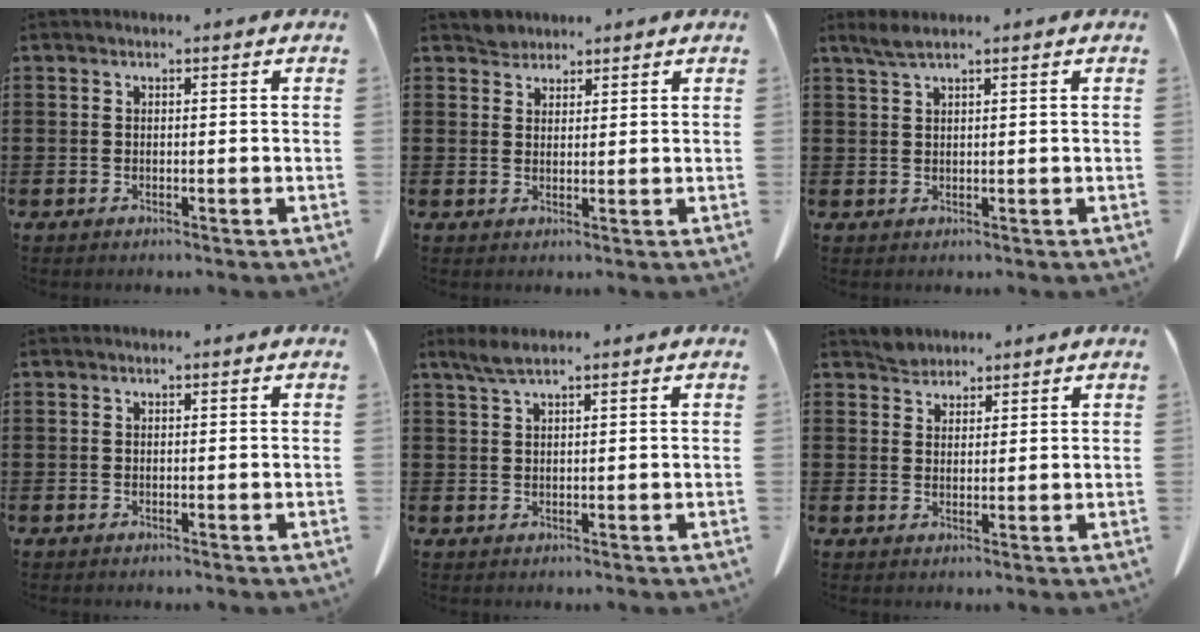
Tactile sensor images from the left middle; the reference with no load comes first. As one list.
[{"total": 2.1, "force": [1.9, 0.8, 0.0], "torque": [-0.006, 0.004, 0.039]}, {"total": 2.0, "force": [1.5, 0.2, 1.4], "torque": [-0.030, 0.002, 0.028]}, {"total": 0.0}, {"total": 2.5, "force": [1.8, 0.3, 1.7], "torque": [-0.036, 0.002, 0.033]}, {"total": 2.3, "force": [2.2, 0.8, 0.0], "torque": [-0.006, 0.004, 0.043]}]